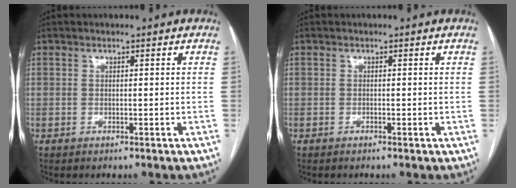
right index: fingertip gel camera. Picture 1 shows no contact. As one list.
[{"total": 0.0}]